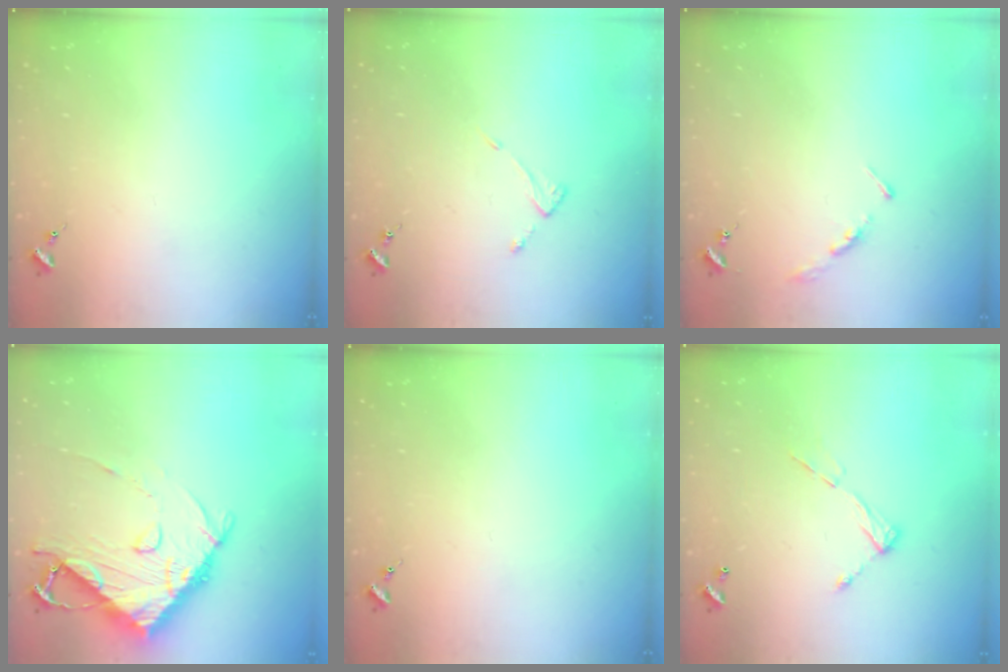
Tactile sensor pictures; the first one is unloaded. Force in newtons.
{"total": 2.6, "press": 2.6, "slide": 0.3}
{"total": 3.5, "press": 3.5, "slide": 0.3}
{"total": 14.2, "press": 14.1, "slide": 1.7}
{"total": 0.0}
{"total": 8.2, "press": 8.2, "slide": 0.5}